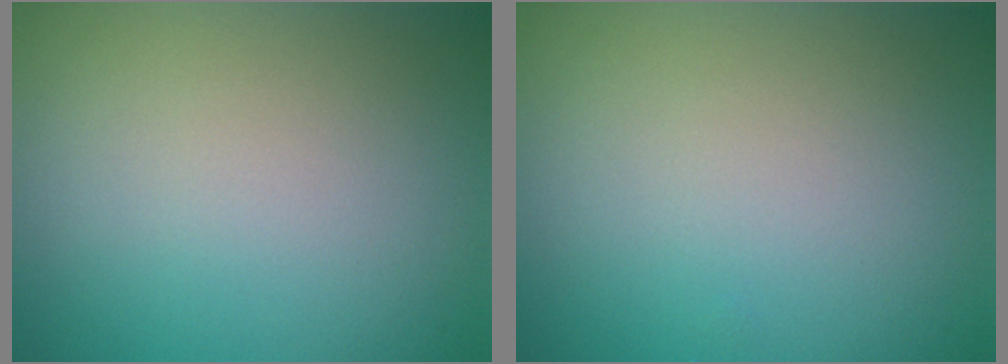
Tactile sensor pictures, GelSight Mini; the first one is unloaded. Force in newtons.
{"total": 0.0}